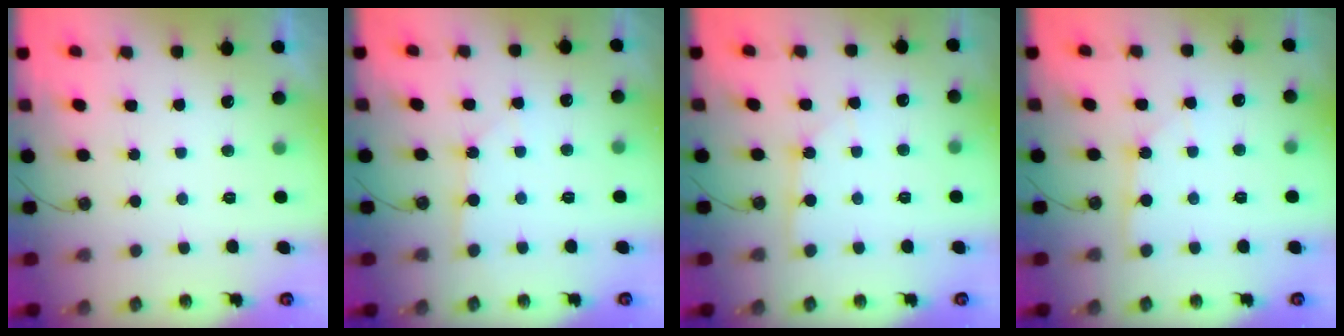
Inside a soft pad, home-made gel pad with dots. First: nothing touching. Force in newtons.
{"total": 2.3, "press": 2.3, "slide": 0.2}
{"total": 2.0, "press": 2.0, "slide": 0.3}
{"total": 2.0, "press": 2.0, "slide": 0.3}